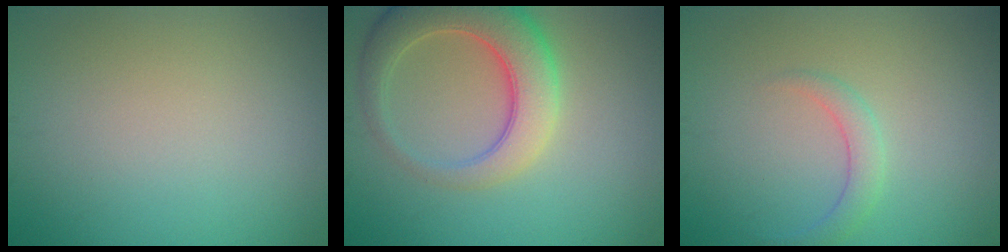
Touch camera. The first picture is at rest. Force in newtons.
{"total": 6.7, "press": 6.7, "slide": 0.6}
{"total": 1.7, "press": 1.7, "slide": 0.1}